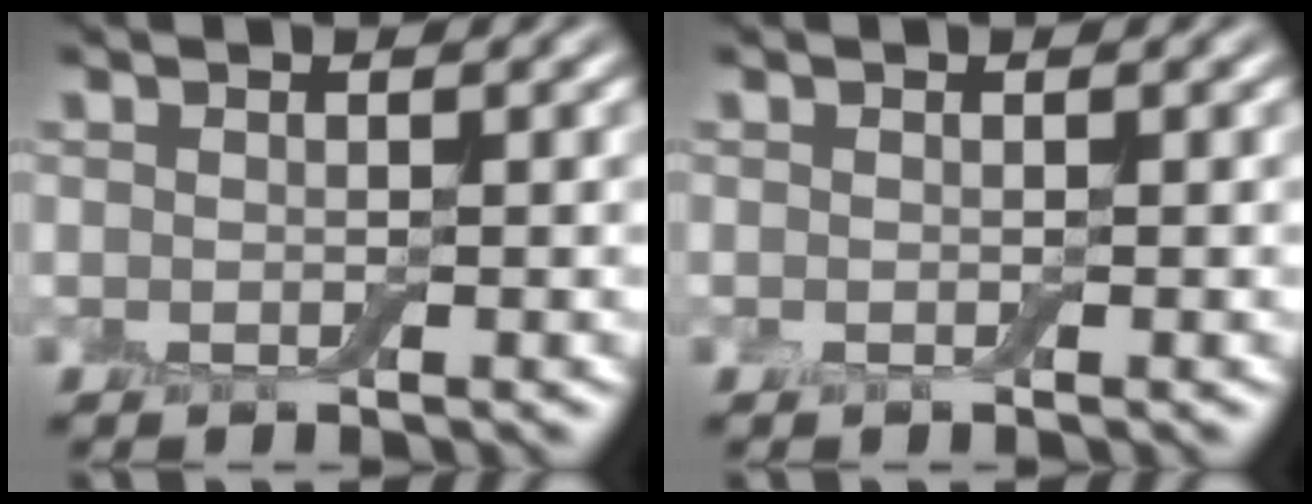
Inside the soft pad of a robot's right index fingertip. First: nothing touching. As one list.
[{"total": 0.0}]